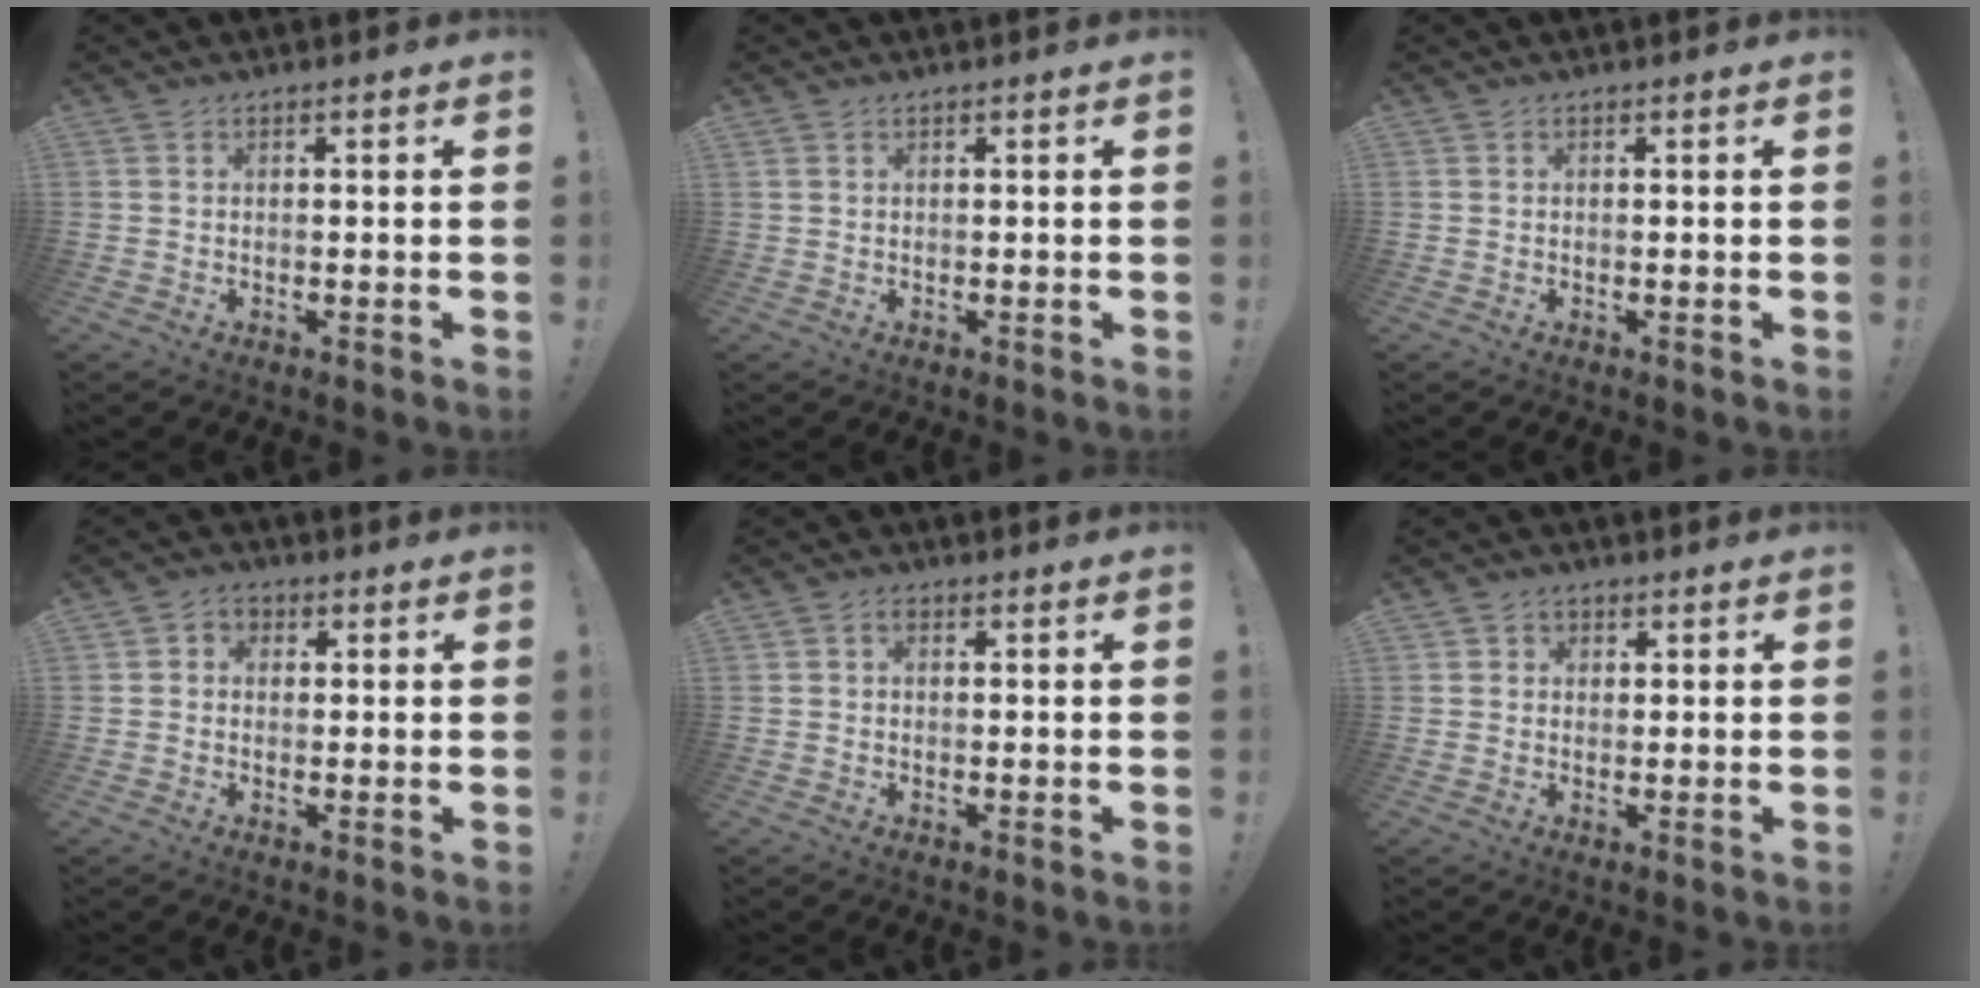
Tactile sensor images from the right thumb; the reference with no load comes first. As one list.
[{"total": 0.7, "force": [0.6, 0.3, 0.4], "torque": [-0.001, -0.002, 0.010]}, {"total": 0.0}, {"total": 3.0, "force": [0.1, 2.7, 1.3], "torque": [-0.017, 0.004, 0.003]}, {"total": 1.4, "force": [0.0, 1.1, 0.8], "torque": [-0.015, 0.006, 0.000]}, {"total": 2.1, "force": [0.7, 1.9, 0.6], "torque": [0.001, -0.003, 0.009]}]